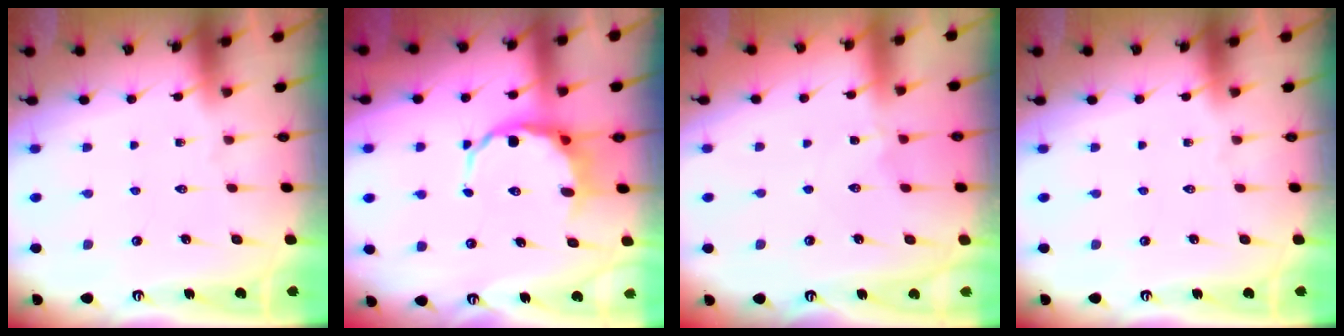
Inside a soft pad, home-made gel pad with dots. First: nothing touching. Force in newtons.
{"total": 7.7, "press": 7.4, "slide": 1.9}
{"total": 1.8, "press": 1.7, "slide": 0.3}
{"total": 0.0}